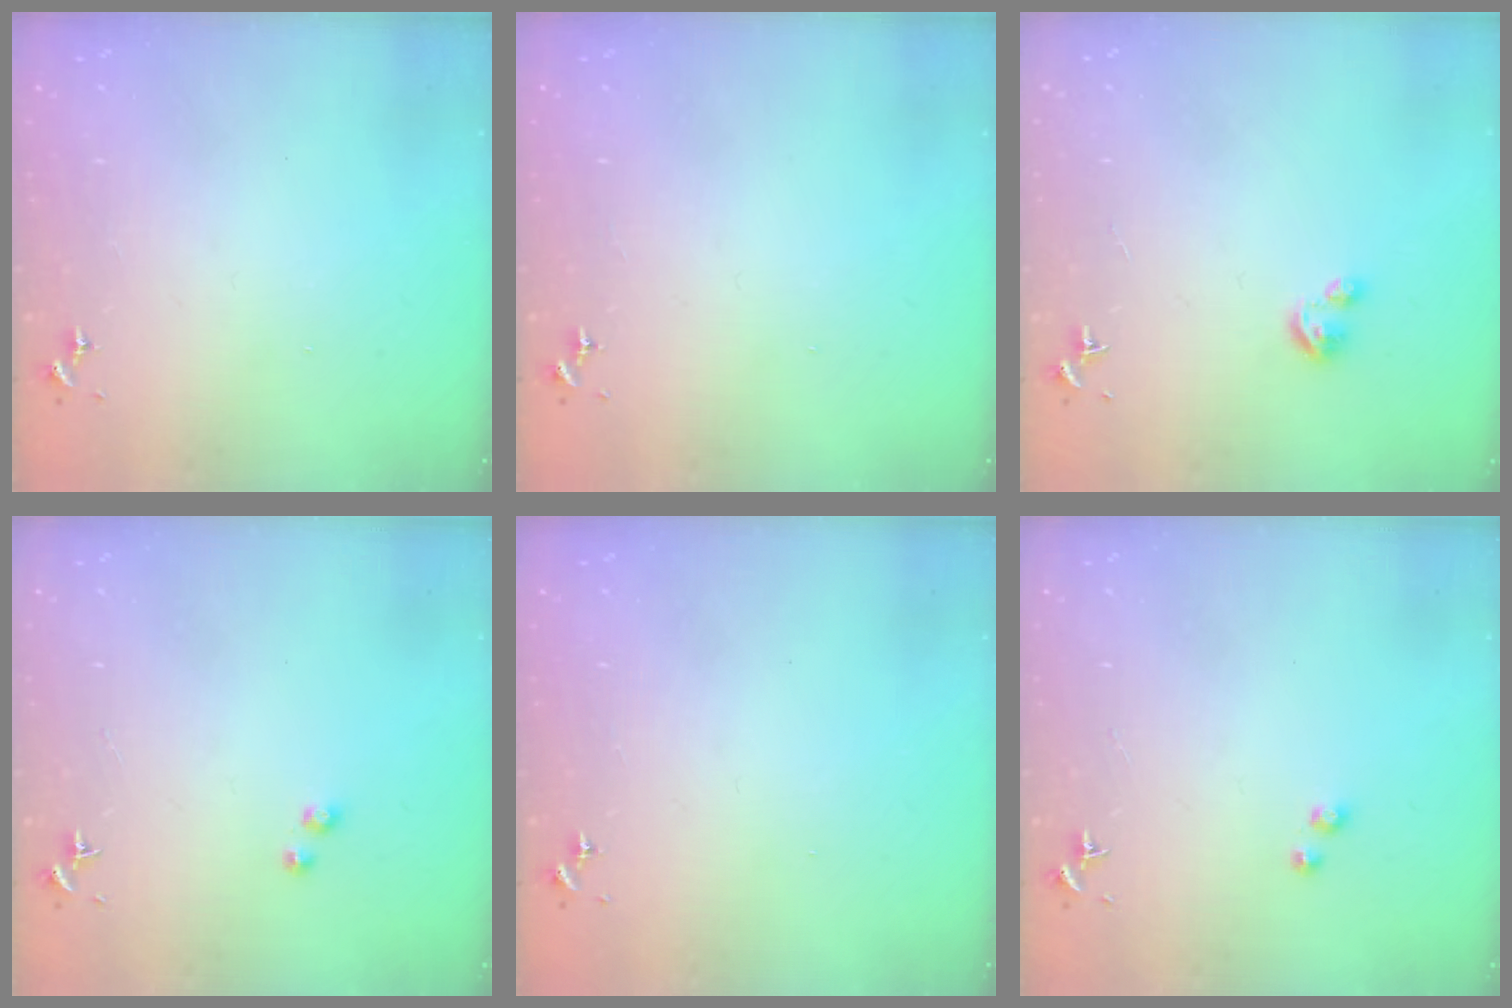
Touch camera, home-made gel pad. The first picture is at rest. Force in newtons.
{"total": 0.0}
{"total": 2.8, "press": 2.8, "slide": 0.2}
{"total": 1.8, "press": 1.7, "slide": 0.2}
{"total": 0.0}
{"total": 1.8, "press": 1.7, "slide": 0.2}